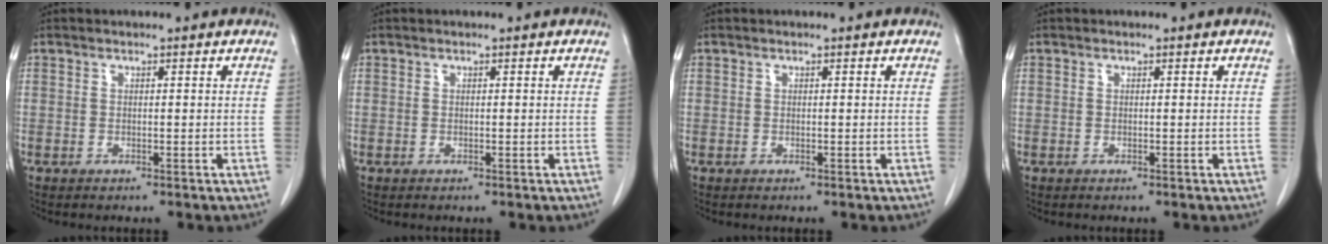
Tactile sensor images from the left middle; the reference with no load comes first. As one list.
[{"total": 0.0}, {"total": 0.0}, {"total": 0.0}]